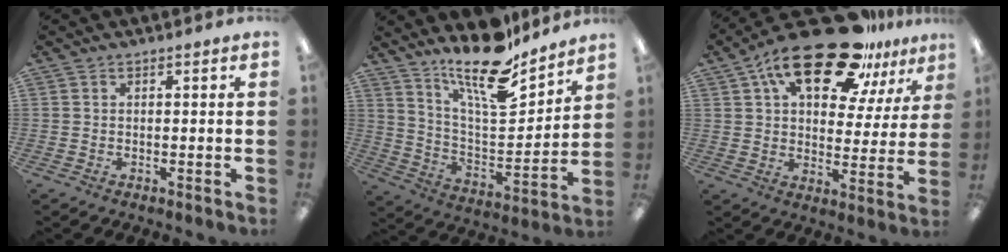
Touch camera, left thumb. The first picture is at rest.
{"total": 17.0, "force": [13.9, 4.7, 8.8], "torque": [-0.156, -0.097, 0.236]}
{"total": 22.3, "force": [14.4, 9.4, 14.1], "torque": [-0.236, -0.072, 0.244]}